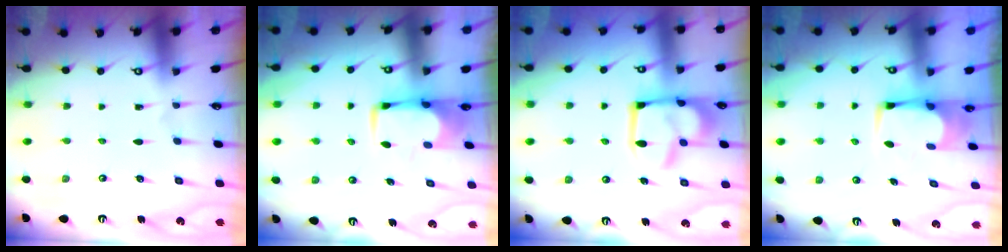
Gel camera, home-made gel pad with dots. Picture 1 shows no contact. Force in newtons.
{"total": 0.5, "press": 0.5, "slide": 0.2}
{"total": 7.7, "press": 7.6, "slide": 1.2}
{"total": 6.1, "press": 6.0, "slide": 0.6}